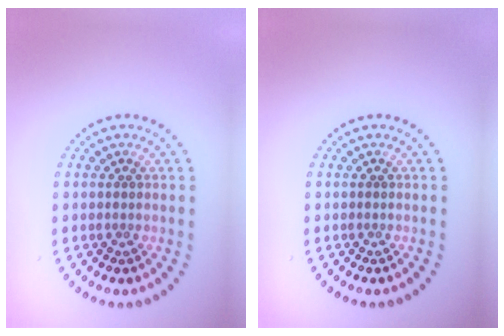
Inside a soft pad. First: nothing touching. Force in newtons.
{"total": 0.0}